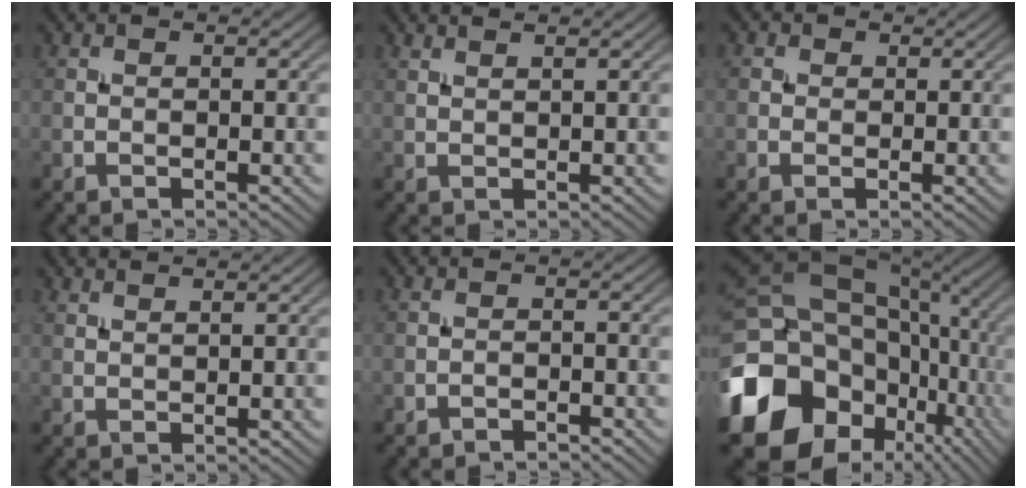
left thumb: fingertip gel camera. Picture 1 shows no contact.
{"total": 1.7, "force": [1.4, 0.3, 0.9], "torque": [-0.012, 0.002, 0.018]}
{"total": 1.2, "force": [0.3, 1.2, 0.3], "torque": [-0.003, 0.001, 0.000]}
{"total": 1.4, "force": [1.3, 0.1, 0.6], "torque": [-0.013, 0.000, 0.022]}
{"total": 1.1, "force": [-1.0, 0.2, 0.3], "torque": [-0.004, 0.001, -0.021]}
{"total": 19.6, "force": [-5.9, 15.5, 10.5], "torque": [-0.252, -0.016, -0.096]}